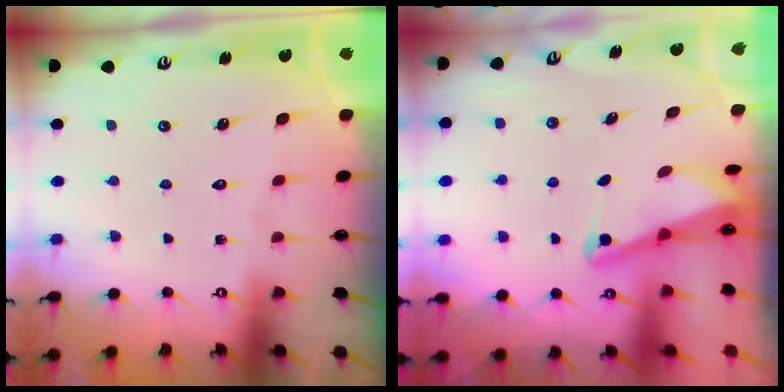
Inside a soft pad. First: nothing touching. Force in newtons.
{"total": 2.0, "press": 2.0, "slide": 0.4}